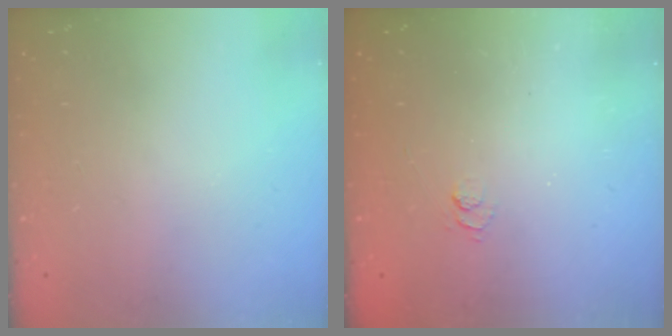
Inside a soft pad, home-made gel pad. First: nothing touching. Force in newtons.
{"total": 2.7, "press": 2.2, "slide": 1.5}